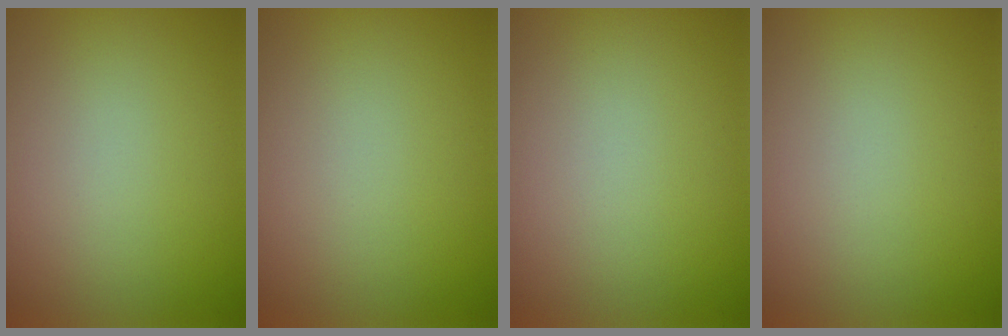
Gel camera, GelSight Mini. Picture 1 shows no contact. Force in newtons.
{"total": 0.0}
{"total": 0.0}
{"total": 0.0}